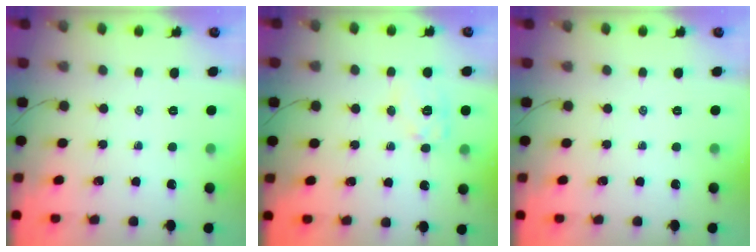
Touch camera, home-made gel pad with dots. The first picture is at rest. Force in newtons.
{"total": 10.1, "press": 10.1, "slide": 0.6}
{"total": 0.0}